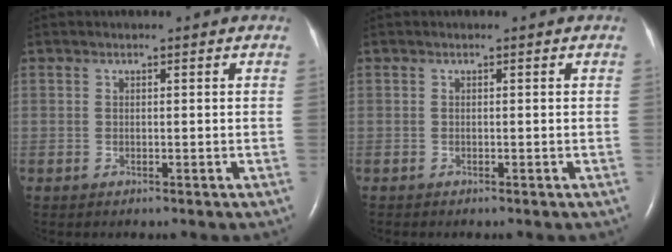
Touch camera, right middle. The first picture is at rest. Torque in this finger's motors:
{"motor_torque": [-0.32, 0.06, 0.00, -0.01]}